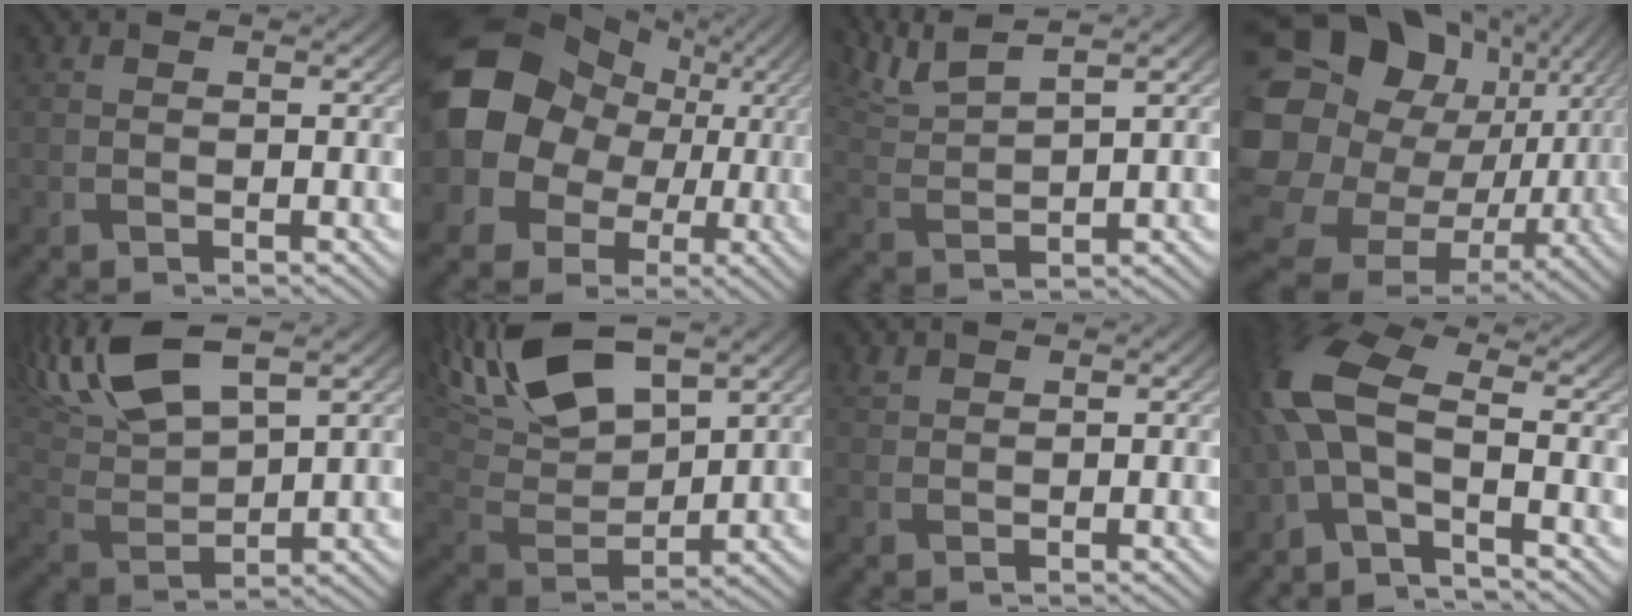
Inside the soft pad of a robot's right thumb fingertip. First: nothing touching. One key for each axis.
{"total": 15.7, "fx": 1.2, "fy": 13.1, "fz": 8.4, "tx": -0.183, "ty": -0.015, "tz": 0.018}
{"total": 6.5, "fx": 5.1, "fy": 1.1, "fz": 3.9, "tx": -0.093, "ty": 0.017, "tz": 0.107}
{"total": 22.2, "fx": 0.9, "fy": 18.4, "fz": 12.4, "tx": -0.289, "ty": -0.032, "tz": 0.028}
{"total": 12.3, "fx": 7.5, "fy": 3.9, "fz": 8.9, "tx": -0.222, "ty": 0.022, "tz": 0.144}
{"total": 15.5, "fx": 9.6, "fy": 6.1, "fz": 10.5, "tx": -0.244, "ty": 0.025, "tz": 0.171}
{"total": 0.8, "fx": 0.7, "fy": 0.3, "fz": 0.3, "tx": -0.016, "ty": -0.001, "tz": 0.018}
{"total": 9.3, "fx": -2.1, "fy": 3.8, "fz": 8.2, "tx": -0.199, "ty": 0.011, "tz": -0.064}